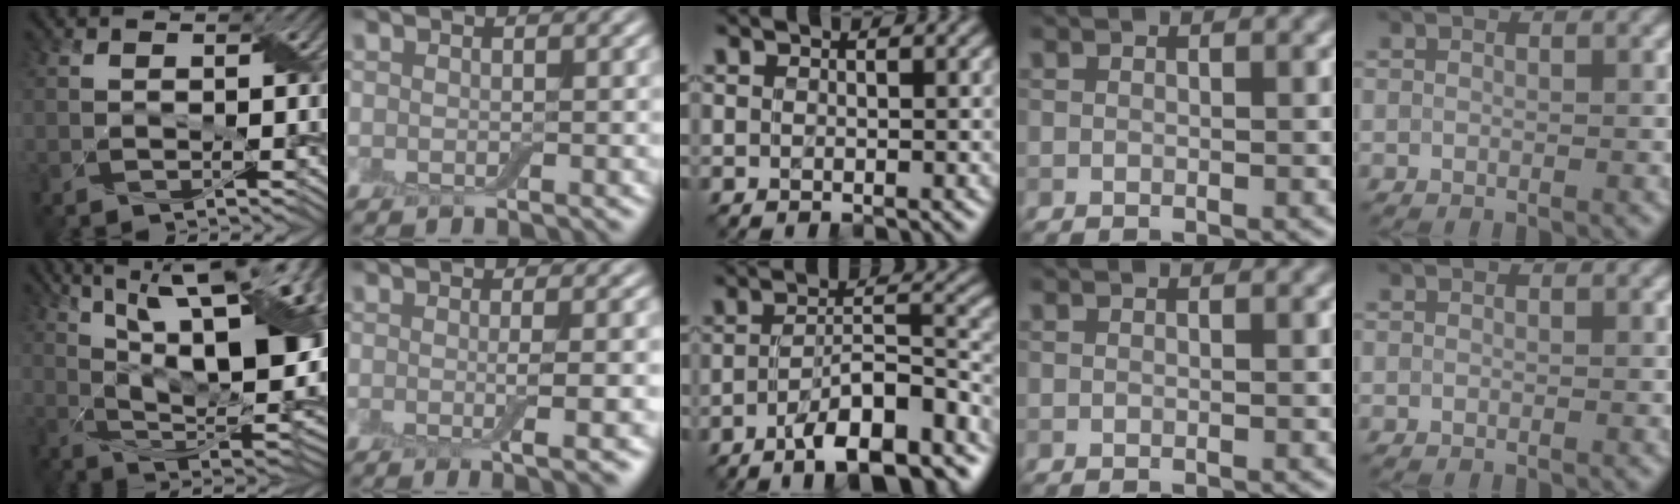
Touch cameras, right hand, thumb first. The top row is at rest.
{"thumb": {"total": 20.9, "force": [7.2, 8.4, 17.7], "torque": [-0.257, 0.049, 0.119]}, "index": {"total": 4.1, "force": [-0.4, 1.0, 3.9], "torque": [-0.050, -0.004, -0.007]}, "middle": {"total": 11.1, "force": [-7.0, 3.6, 7.8], "torque": [-0.118, 0.005, -0.105]}}